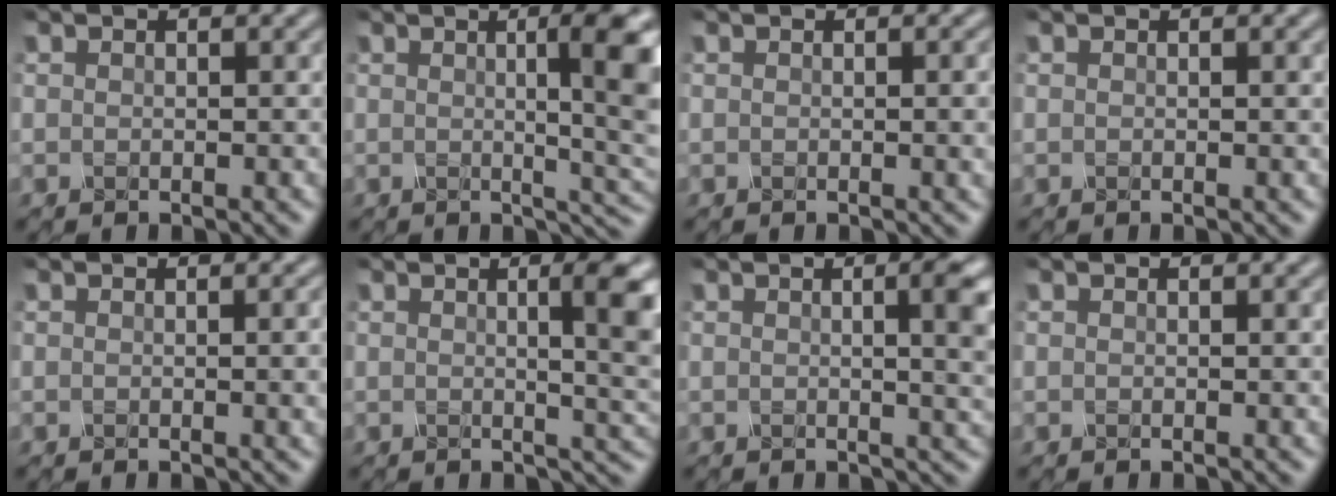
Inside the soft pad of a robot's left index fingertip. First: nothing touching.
{"total": 8.0, "force": [0.8, 2.1, 7.6], "torque": [-0.059, 0.017, 0.007]}
{"total": 3.1, "force": [0.4, 1.4, 2.7], "torque": [-0.008, 0.022, -0.006]}
{"total": 0.9, "force": [0.3, 0.4, 0.8], "torque": [-0.002, -0.003, -0.001]}
{"total": 3.4, "force": [0.3, 1.6, 3.0], "torque": [-0.008, 0.026, -0.008]}
{"total": 6.5, "force": [1.0, 2.0, 6.1], "torque": [-0.033, 0.017, 0.008]}
{"total": 5.7, "force": [0.8, 2.2, 5.2], "torque": [-0.021, 0.033, -0.007]}
{"total": 0.5, "force": [0.1, 0.2, 0.5], "torque": [0.000, -0.004, 0.000]}